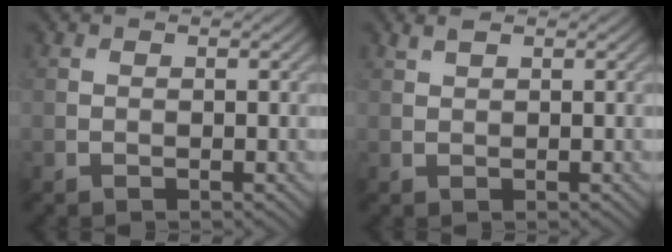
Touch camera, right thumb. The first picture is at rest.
{"total": 1.0, "force": [0.9, 0.2, 0.6], "torque": [-0.019, 0.005, 0.018]}